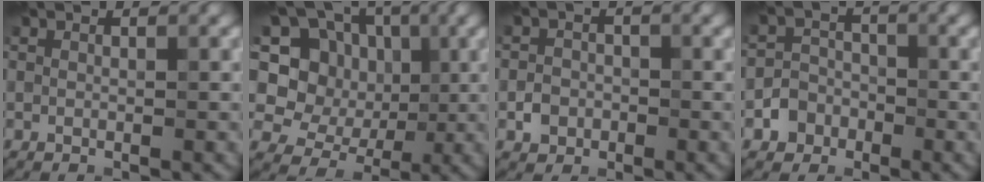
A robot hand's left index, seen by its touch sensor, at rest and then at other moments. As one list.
[{"total": 11.0, "force": [3.4, 8.9, 5.6], "torque": [-0.116, 0.036, 0.028]}, {"total": 1.7, "force": [-0.7, 1.5, 0.6], "torque": [-0.003, 0.006, -0.017]}, {"total": 2.5, "force": [-1.2, 2.1, 0.5], "torque": [0.010, 0.012, -0.028]}]